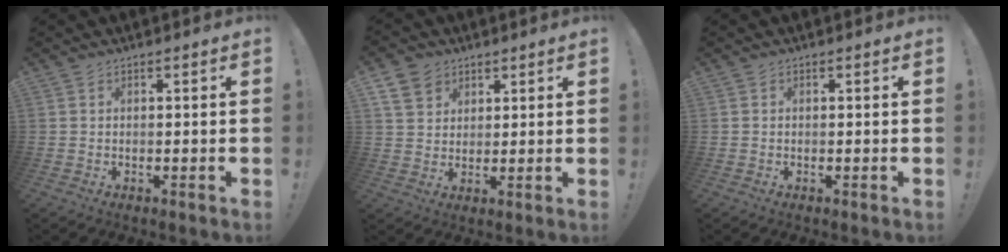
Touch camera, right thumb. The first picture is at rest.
{"total": 7.9, "force": [4.5, 6.0, 2.4], "torque": [-0.042, -0.021, 0.093]}
{"total": 0.0}